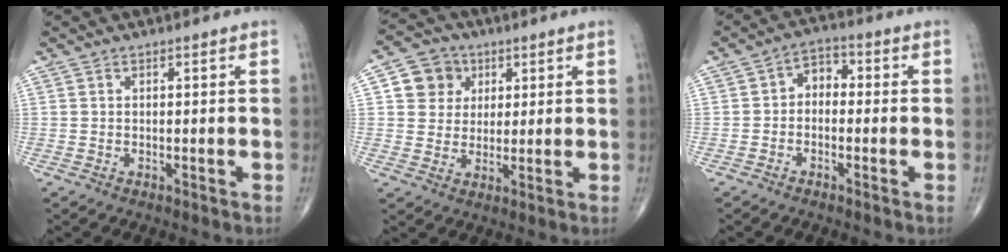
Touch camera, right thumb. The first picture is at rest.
{"total": 7.7, "force": [2.5, 7.0, 2.2], "torque": [-0.004, -0.004, 0.040]}
{"total": 4.4, "force": [-0.5, 3.2, 2.9], "torque": [-0.025, 0.023, -0.025]}